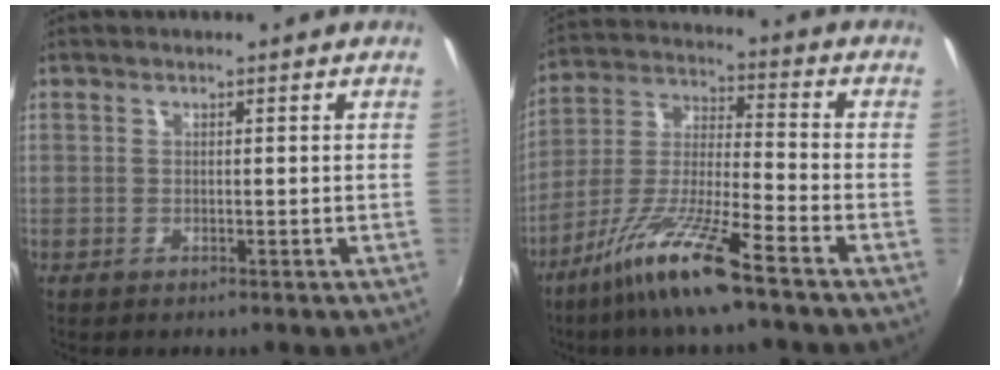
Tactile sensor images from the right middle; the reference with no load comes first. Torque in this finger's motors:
{"motor_torque": [1.10, -1.04, 0.48, 0.21]}